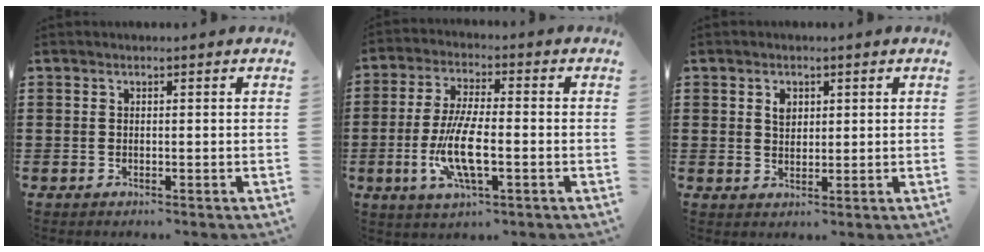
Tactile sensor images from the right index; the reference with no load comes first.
{"total": 8.8, "force": [-2.5, 2.6, 8.0], "torque": [-0.173, -0.012, -0.050]}
{"total": 2.2, "force": [0.9, 1.6, 1.3], "torque": [-0.021, 0.003, 0.015]}